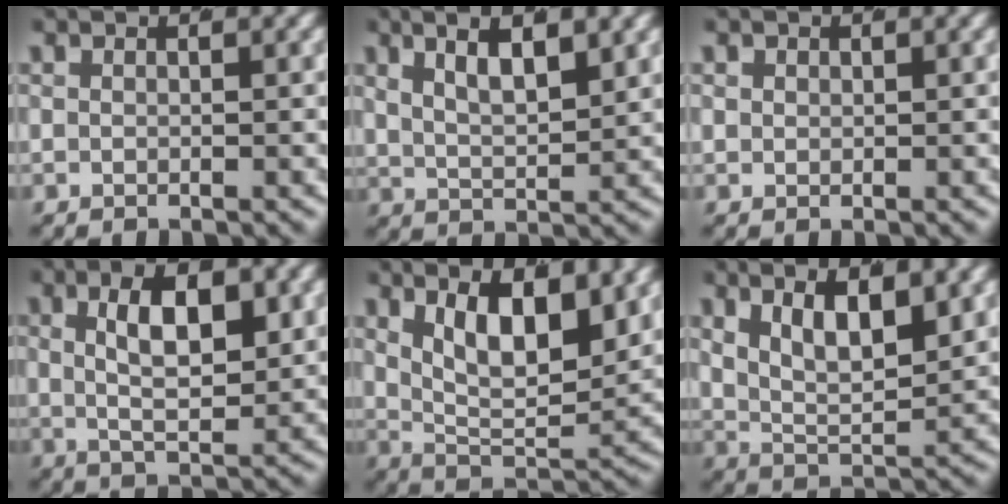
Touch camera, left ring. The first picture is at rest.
{"total": 6.9, "force": [2.5, 4.4, 4.7], "torque": [-0.076, 0.010, 0.028]}
{"total": 0.9, "force": [0.2, 0.8, 0.2], "torque": [-0.014, -0.007, 0.009]}
{"total": 5.7, "force": [0.4, 2.6, 5.0], "torque": [-0.079, -0.008, 0.004]}
{"total": 9.6, "force": [2.1, 5.9, 7.3], "torque": [-0.127, -0.018, 0.033]}
{"total": 8.4, "force": [1.5, 5.9, 5.8], "torque": [-0.116, -0.015, 0.020]}